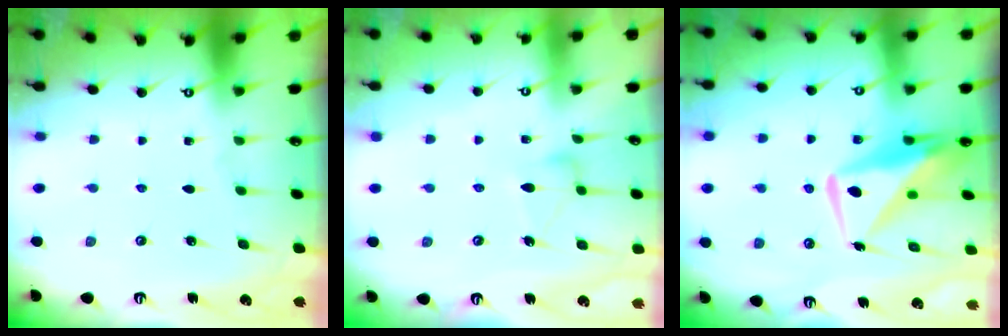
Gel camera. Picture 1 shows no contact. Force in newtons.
{"total": 7.9, "press": 7.9, "slide": 0.5}
{"total": 12.2, "press": 12.2, "slide": 1.1}